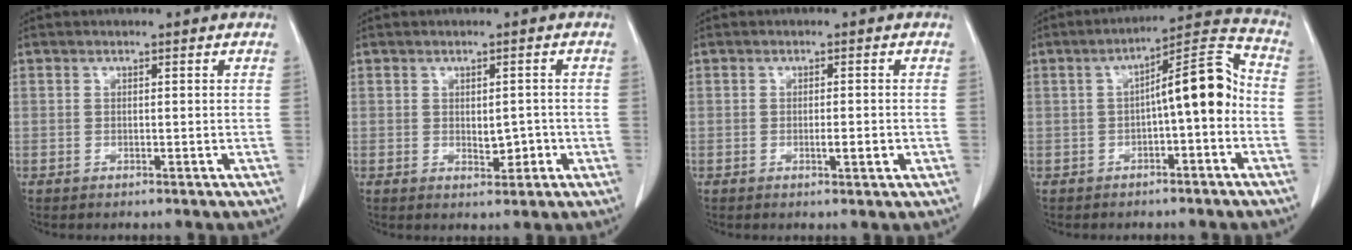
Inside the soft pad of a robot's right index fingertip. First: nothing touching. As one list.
[{"total": 2.8, "force": [-0.6, 1.5, 2.3], "torque": [-0.029, 0.001, -0.003]}, {"total": 2.3, "force": [-0.7, 0.3, 2.2], "torque": [-0.038, -0.002, -0.009]}, {"total": 9.9, "force": [-1.1, 1.9, 9.6], "torque": [-0.138, 0.037, -0.016]}]